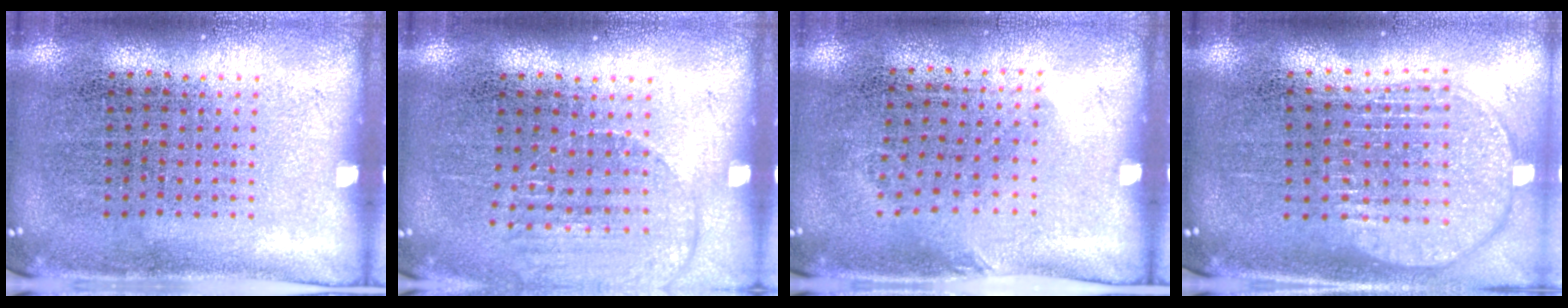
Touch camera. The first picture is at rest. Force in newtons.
{"total": 1.2, "press": 1.2, "slide": 0.2}
{"total": 0.9, "press": 0.6, "slide": 0.6}
{"total": 1.9, "press": 1.6, "slide": 1.1}